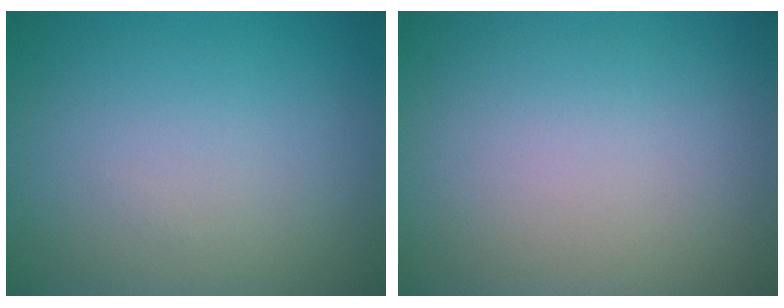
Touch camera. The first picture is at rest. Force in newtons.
{"total": 0.0}